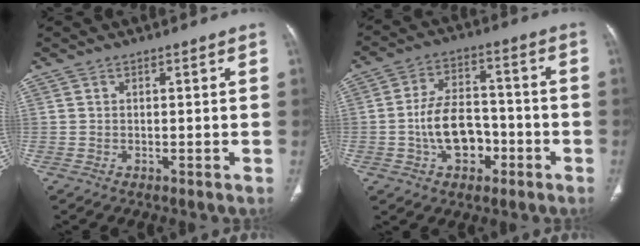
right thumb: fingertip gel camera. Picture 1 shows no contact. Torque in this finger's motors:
{"motor_torque": [3.70, 1.30, 1.39, -1.40, 0.28]}